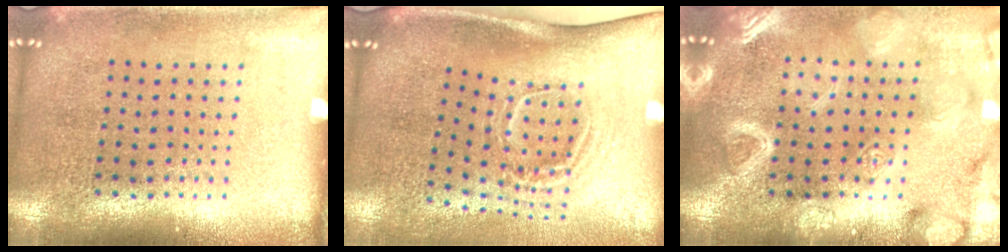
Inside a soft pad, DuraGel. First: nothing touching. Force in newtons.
{"total": 1.9, "press": 1.2, "slide": 1.6}
{"total": 5.8, "press": 5.7, "slide": 0.8}